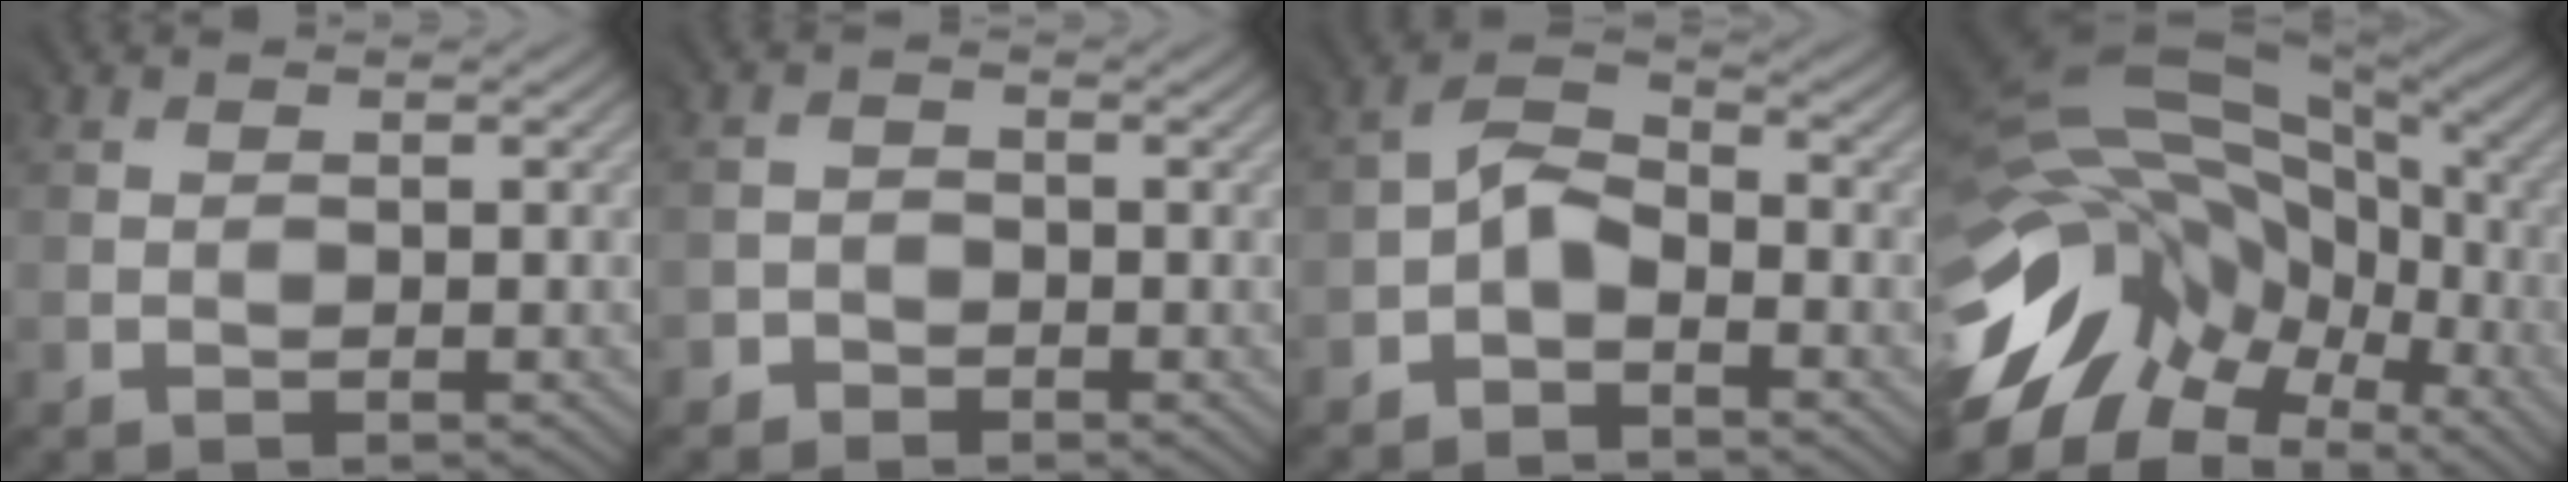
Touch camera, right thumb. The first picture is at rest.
{"total": 1.6, "force": [-1.2, 0.7, -0.6], "torque": [0.014, 0.003, -0.030]}
{"total": 4.1, "force": [-2.3, 2.2, 2.5], "torque": [-0.050, 0.011, -0.060]}
{"total": 16.4, "force": [-5.3, 11.3, 10.8], "torque": [-0.238, -0.007, -0.093]}